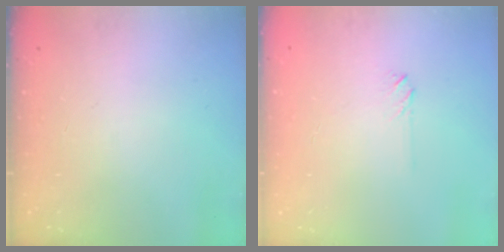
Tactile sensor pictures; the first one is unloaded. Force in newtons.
{"total": 2.0, "press": 2.0, "slide": 0.3}